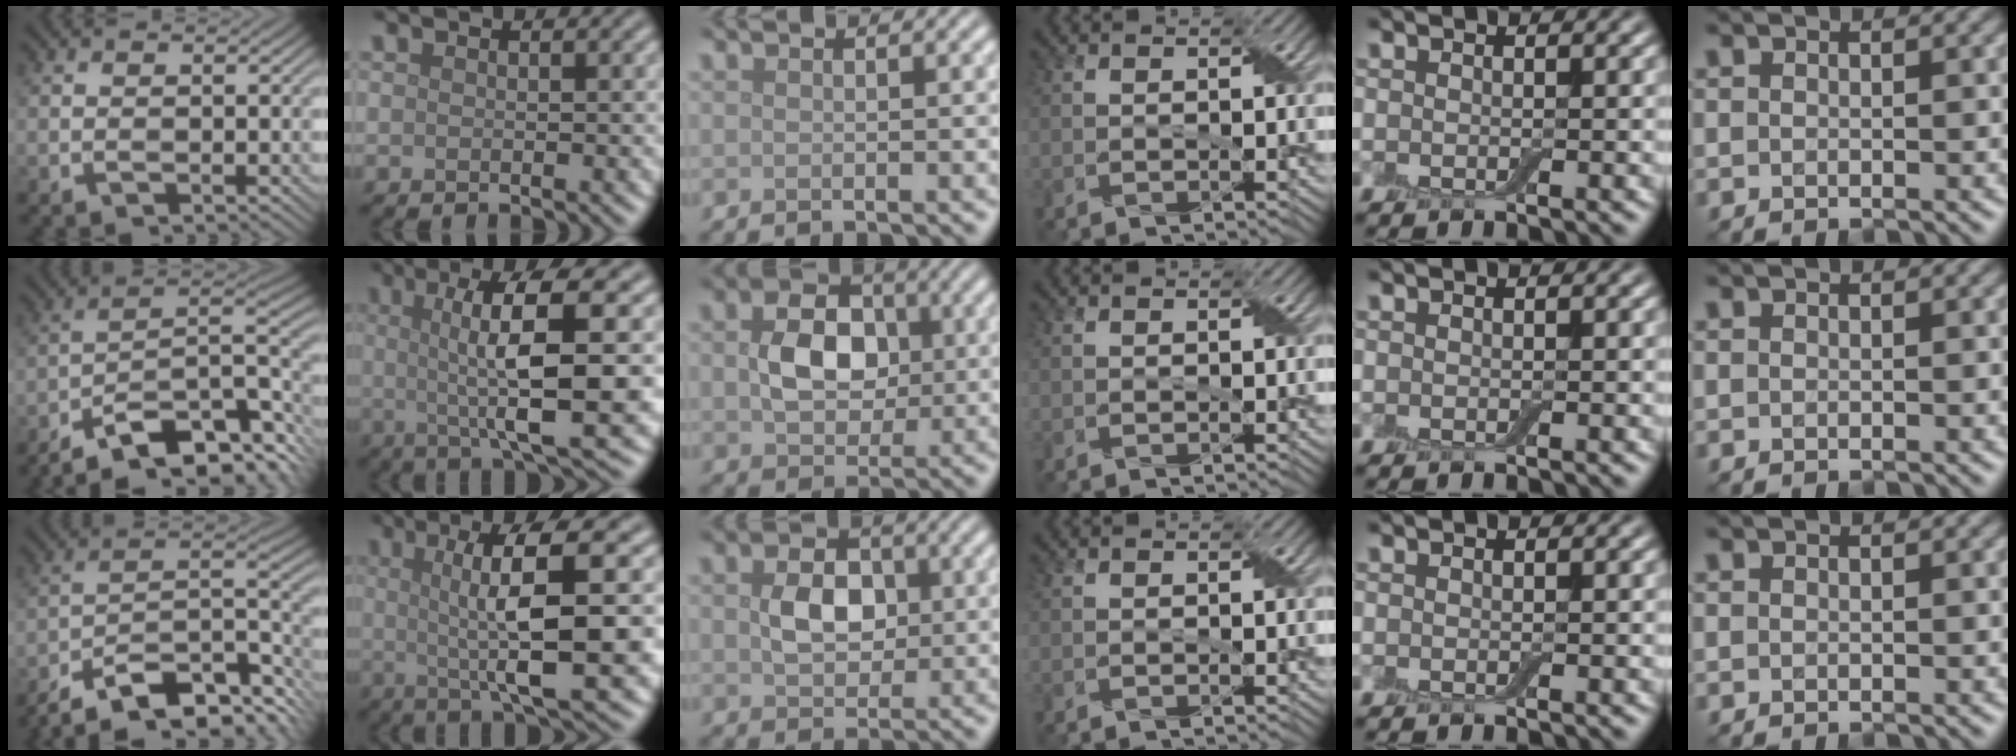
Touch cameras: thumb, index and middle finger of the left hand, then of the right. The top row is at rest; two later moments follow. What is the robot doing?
{"motion": "wrap", "object": "adhesive wrap"}